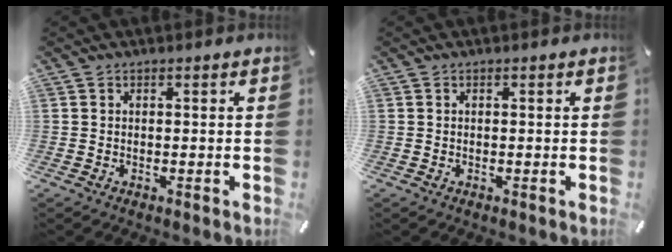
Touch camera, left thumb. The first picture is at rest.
{"total": 0.0}